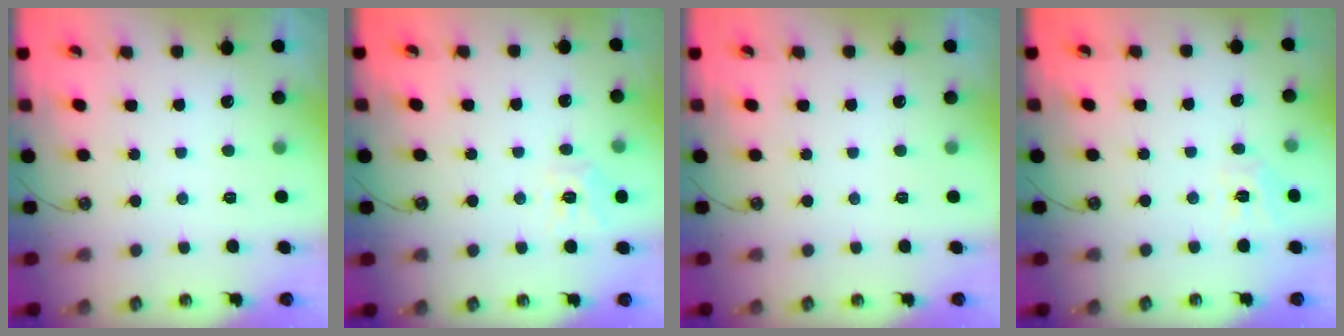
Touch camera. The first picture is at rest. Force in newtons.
{"total": 9.0, "press": 8.9, "slide": 1.1}
{"total": 0.0}
{"total": 6.7, "press": 6.6, "slide": 0.4}